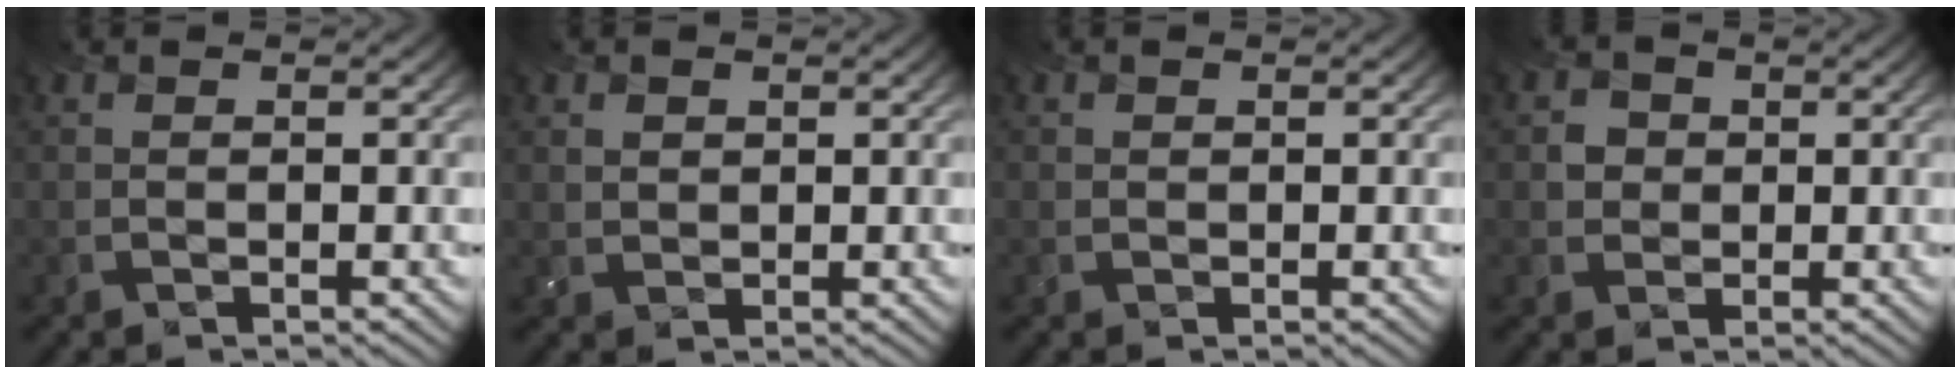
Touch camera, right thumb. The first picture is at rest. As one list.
[{"total": 1.5, "force": [0.7, 1.2, 0.5], "torque": [-0.016, -0.003, 0.016]}, {"total": 0.5, "force": [0.1, 0.5, 0.0], "torque": [0.000, -0.004, 0.001]}, {"total": 2.3, "force": [0.2, 2.2, 0.8], "torque": [-0.017, -0.001, 0.000]}]